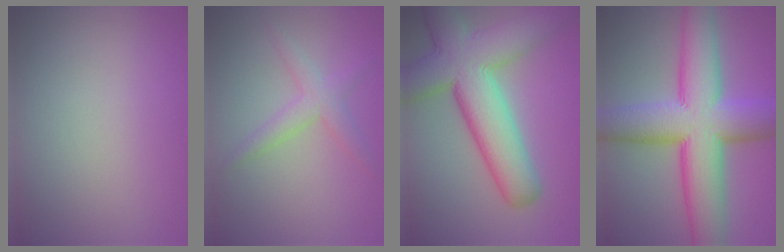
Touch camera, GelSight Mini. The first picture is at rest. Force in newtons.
{"total": 2.4, "press": 2.4, "slide": 0.1}
{"total": 10.8, "press": 10.8, "slide": 0.5}
{"total": 12.1, "press": 12.1, "slide": 0.4}